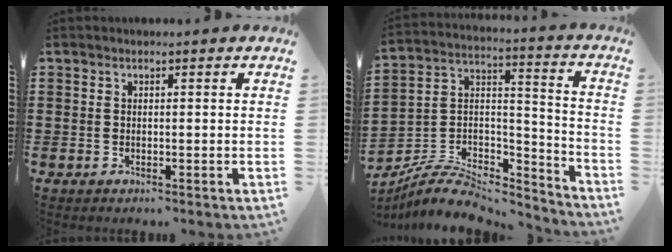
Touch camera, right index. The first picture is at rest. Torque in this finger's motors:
{"motor_torque": [-0.22, 0.25, 0.00, -0.09]}